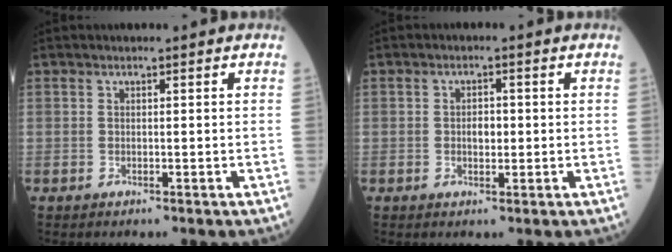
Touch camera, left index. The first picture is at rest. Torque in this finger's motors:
{"motor_torque": [0.10, 0.04, 0.03, 0.01]}